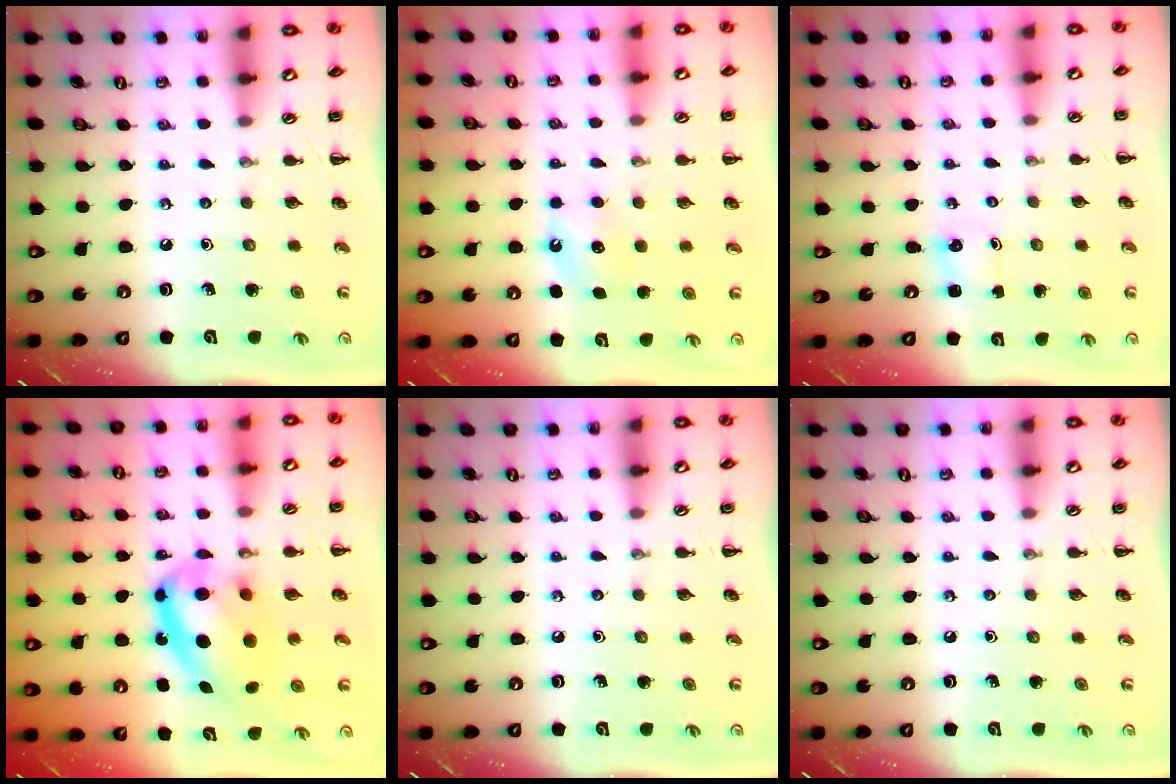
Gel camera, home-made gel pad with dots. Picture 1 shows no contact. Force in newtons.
{"total": 4.6, "press": 4.5, "slide": 1.3}
{"total": 1.1, "press": 1.0, "slide": 0.1}
{"total": 13.4, "press": 13.0, "slide": 3.2}
{"total": 0.0}
{"total": 0.0}